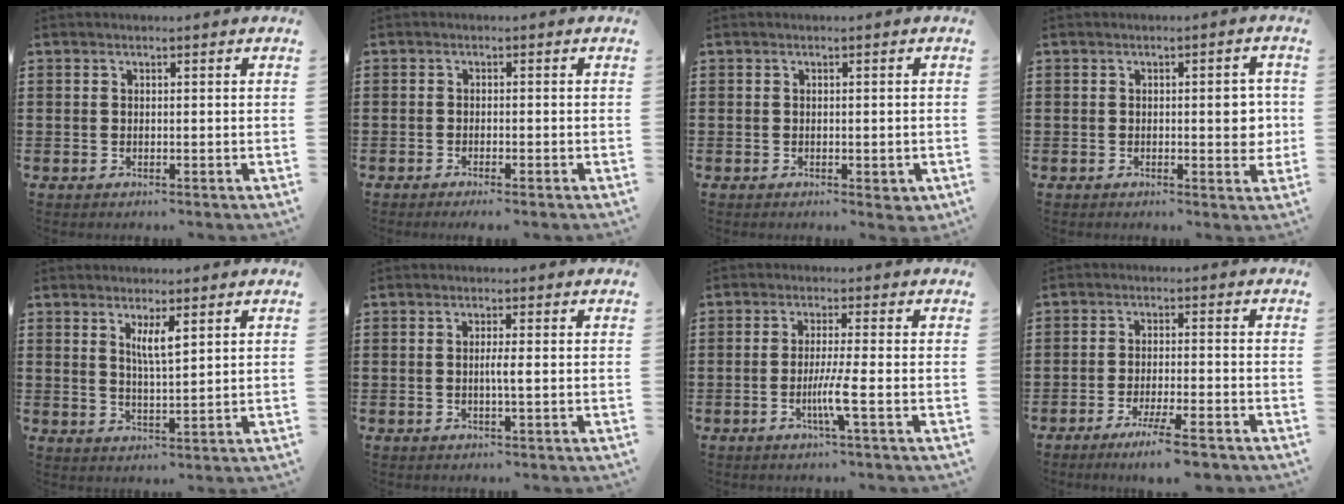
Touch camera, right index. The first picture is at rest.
{"total": 1.4, "force": [-1.2, -0.1, 0.7], "torque": [-0.012, -0.001, -0.022]}
{"total": 0.8, "force": [-0.2, 0.1, 0.7], "torque": [-0.014, -0.006, -0.002]}
{"total": 4.1, "force": [0.1, 1.2, 3.9], "torque": [-0.046, -0.009, -0.003]}
{"total": 3.9, "force": [1.8, 0.8, 3.3], "torque": [-0.070, 0.004, 0.029]}
{"total": 2.0, "force": [-0.3, -0.2, 2.0], "torque": [-0.035, -0.006, -0.007]}
{"total": 4.6, "force": [-1.5, -0.4, 4.4], "torque": [-0.090, -0.019, -0.033]}
{"total": 5.7, "force": [-4.3, 0.0, 3.7], "torque": [-0.071, -0.012, -0.078]}